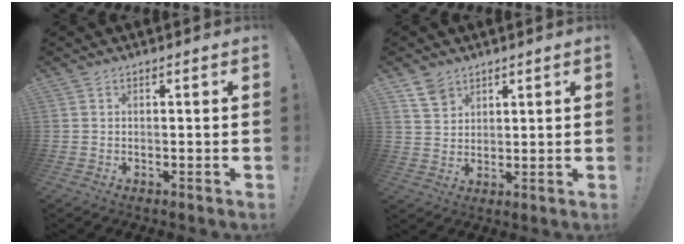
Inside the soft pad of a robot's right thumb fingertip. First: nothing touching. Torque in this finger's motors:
{"motor_torque": [0.34, 0.25, 0.26, 0.08, -0.06]}